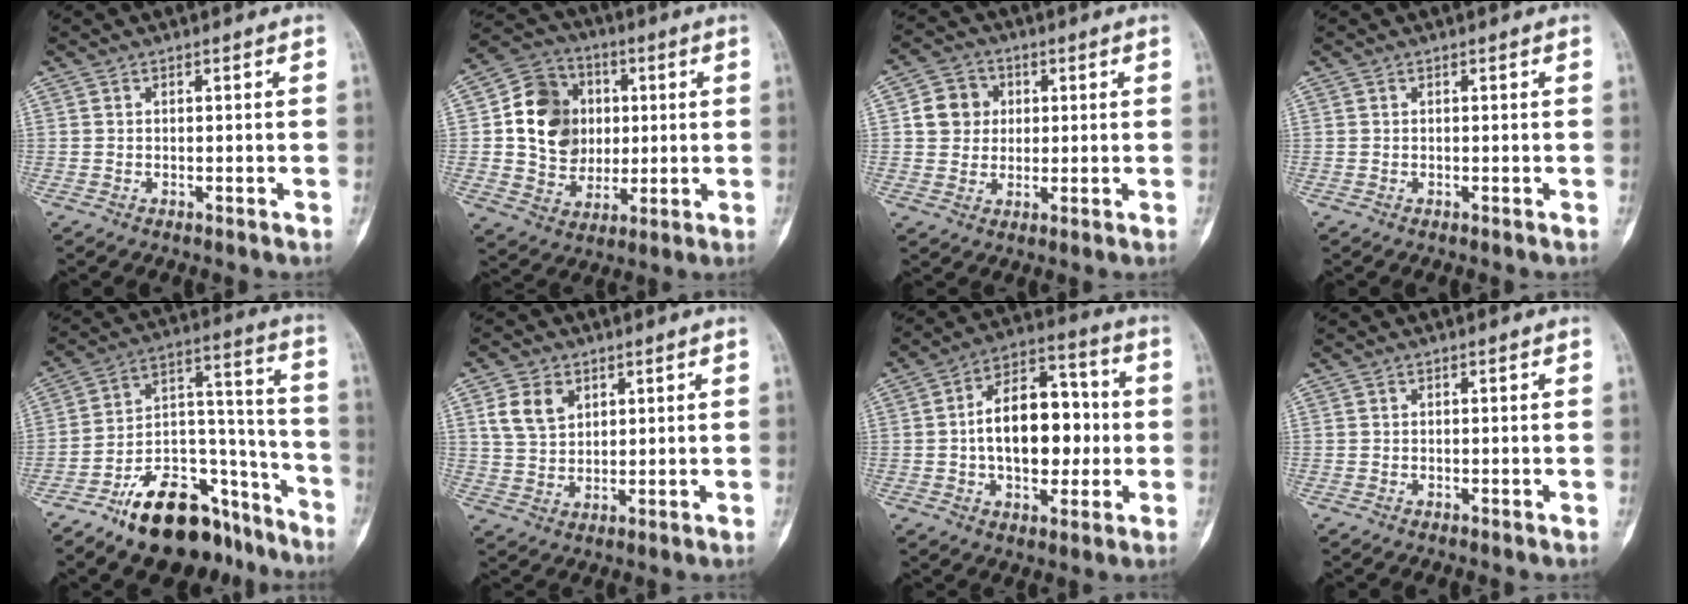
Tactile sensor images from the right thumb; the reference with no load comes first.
{"total": 15.3, "force": [2.0, 12.9, 8.0], "torque": [-0.095, 0.009, 0.039]}
{"total": 7.1, "force": [1.3, 6.4, 2.8], "torque": [-0.017, 0.002, 0.017]}
{"total": 0.0}
{"total": 21.5, "force": [-15.0, 10.4, 11.3], "torque": [-0.143, 0.118, -0.245]}
{"total": 6.9, "force": [3.0, 4.9, 3.9], "torque": [-0.058, -0.008, 0.062]}
{"total": 15.6, "force": [-0.5, 9.5, 12.4], "torque": [-0.151, 0.032, -0.010]}
{"total": 0.0}